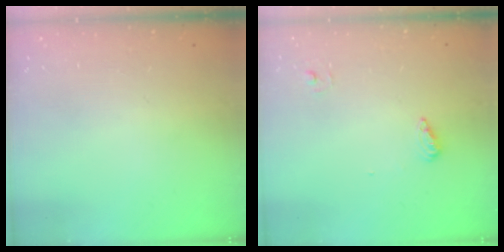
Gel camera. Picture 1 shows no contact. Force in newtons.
{"total": 5.9, "press": 5.8, "slide": 1.4}